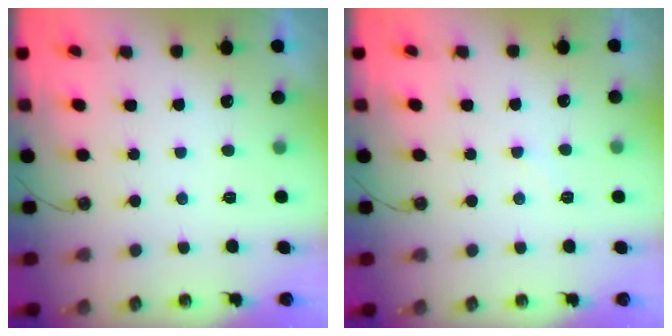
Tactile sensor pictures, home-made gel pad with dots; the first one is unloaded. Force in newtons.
{"total": 4.6, "press": 4.5, "slide": 0.8}